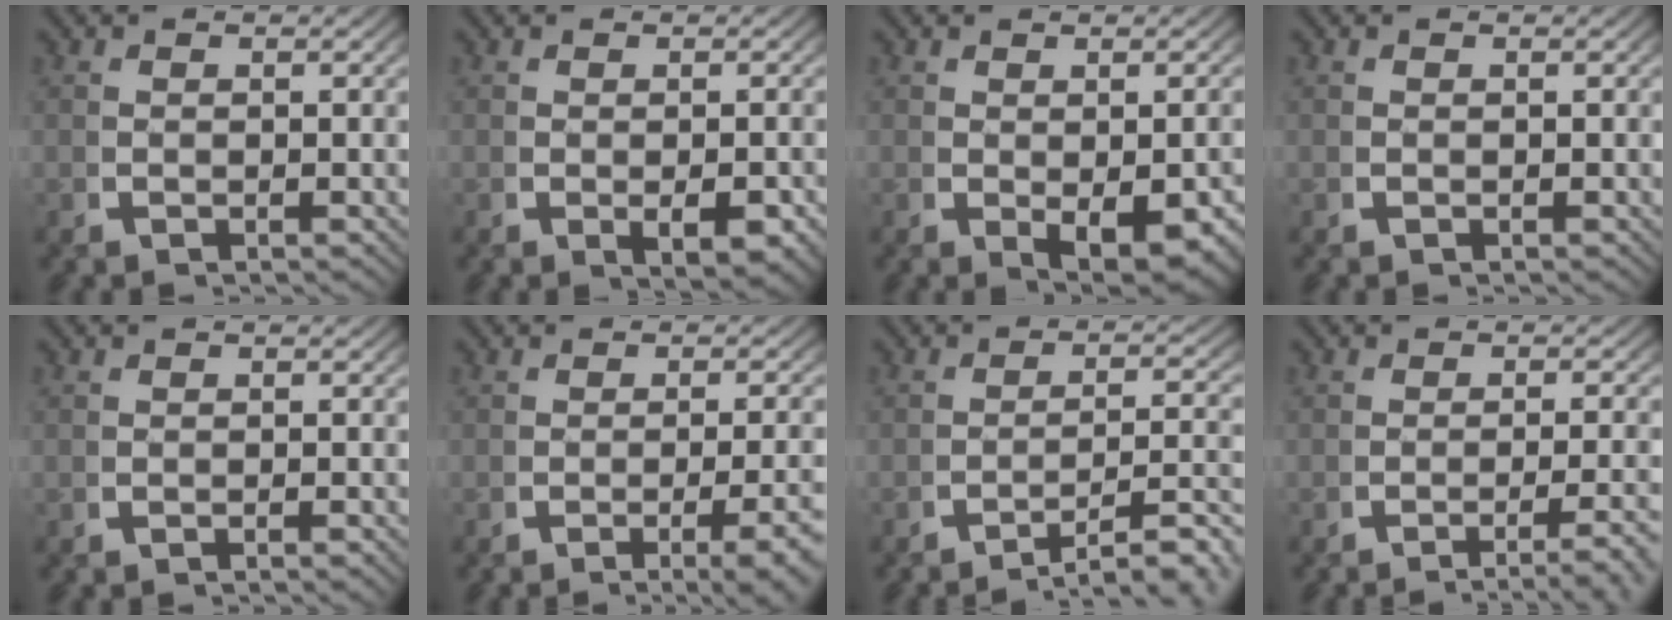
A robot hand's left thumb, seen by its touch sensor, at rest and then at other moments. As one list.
[{"total": 2.7, "force": [-0.5, 1.3, 2.3], "torque": [-0.046, -0.010, -0.003]}, {"total": 3.8, "force": [-0.7, 1.9, 3.2], "torque": [-0.063, -0.022, 0.006]}, {"total": 0.0}, {"total": 0.6, "force": [-0.4, -0.1, 0.3], "torque": [-0.001, 0.008, -0.012]}, {"total": 4.7, "force": [-2.5, 0.8, 3.9], "torque": [-0.058, -0.001, -0.039]}, {"total": 6.1, "force": [-4.5, 1.8, 3.7], "torque": [-0.042, -0.007, -0.068]}, {"total": 5.2, "force": [-3.9, 1.1, 3.2], "torque": [-0.047, -0.001, -0.062]}]